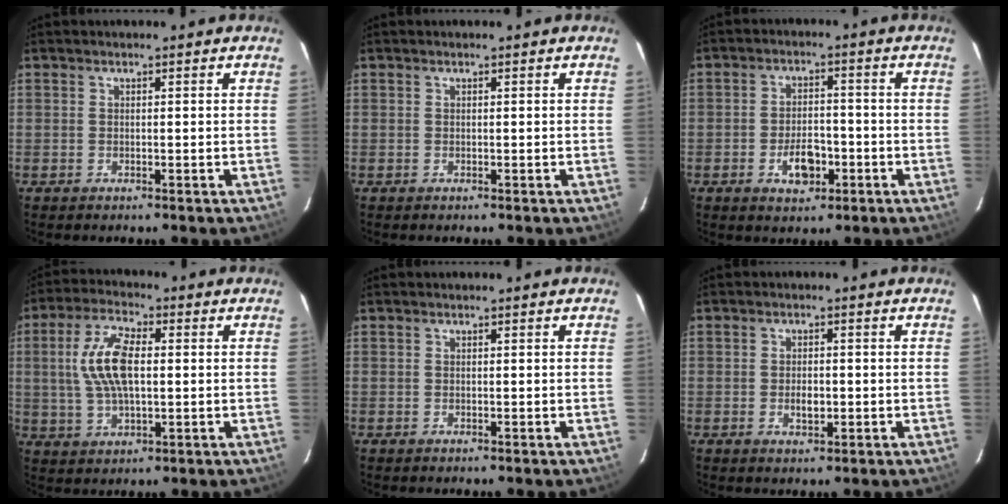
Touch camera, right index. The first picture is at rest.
{"total": 0.0}
{"total": 6.0, "force": [-2.8, 3.3, 4.1], "torque": [-0.078, 0.005, -0.040]}
{"total": 10.9, "force": [1.0, 4.8, 9.8], "torque": [-0.200, 0.012, 0.021]}
{"total": 0.0}
{"total": 2.9, "force": [-0.7, 1.6, 2.4], "torque": [-0.041, -0.002, -0.012]}